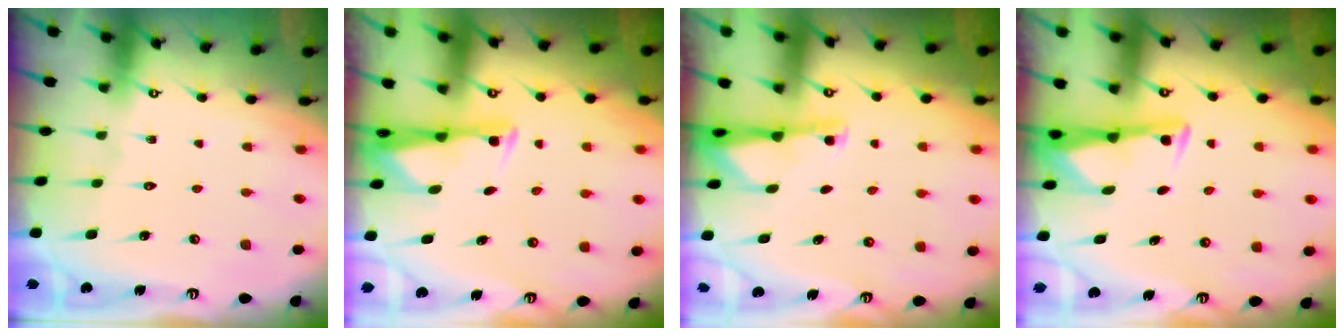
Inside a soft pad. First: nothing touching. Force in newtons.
{"total": 2.6, "press": 2.6, "slide": 0.3}
{"total": 2.9, "press": 2.8, "slide": 0.5}
{"total": 3.0, "press": 3.0, "slide": 0.3}